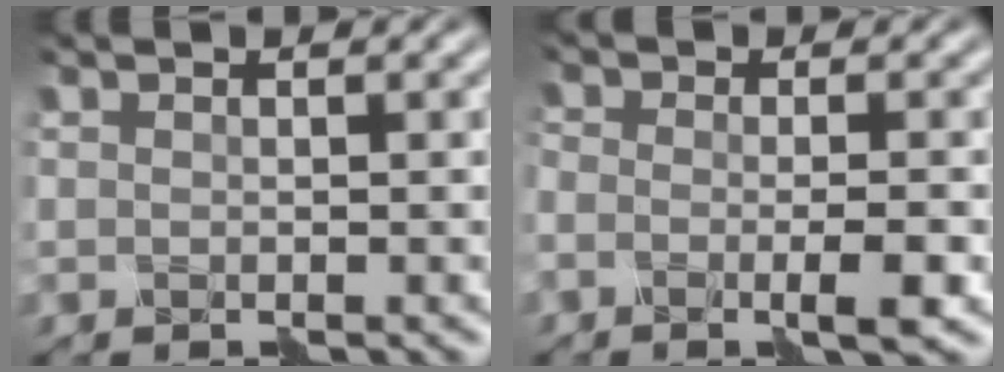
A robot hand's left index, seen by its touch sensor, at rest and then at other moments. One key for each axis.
{"total": 3.2, "fx": -1.8, "fy": 0.9, "fz": 2.6, "tx": -0.047, "ty": -0.007, "tz": -0.038}